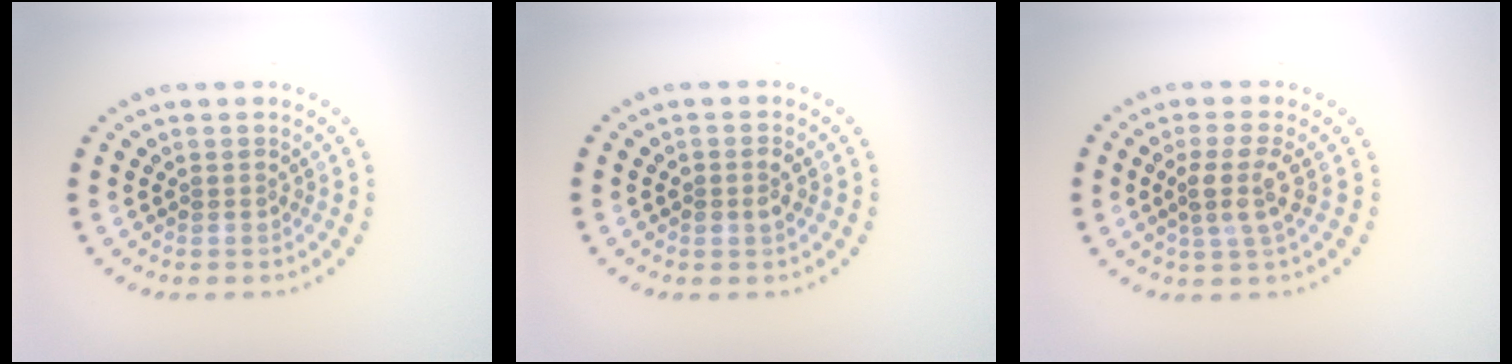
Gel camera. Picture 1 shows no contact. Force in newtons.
{"total": 1.3, "press": 1.3, "slide": 0.1}
{"total": 2.7, "press": 2.2, "slide": 1.6}